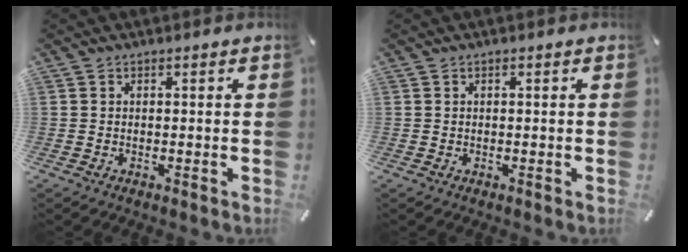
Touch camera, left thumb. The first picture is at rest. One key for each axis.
{"total": 0.0}